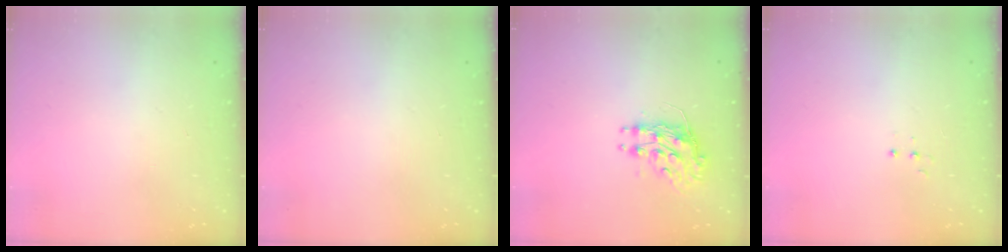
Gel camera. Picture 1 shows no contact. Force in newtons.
{"total": 0.0}
{"total": 9.1, "press": 9.0, "slide": 1.0}
{"total": 3.1, "press": 3.0, "slide": 0.8}